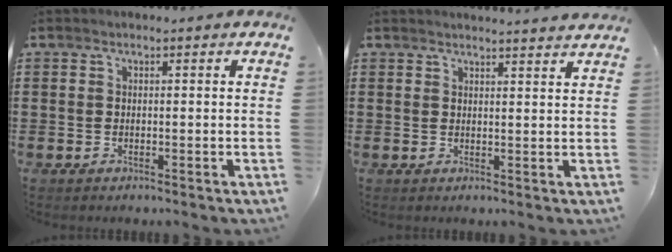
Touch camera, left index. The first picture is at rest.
{"total": 2.2, "force": [2.2, -0.4, 0.3], "torque": [-0.003, -0.009, 0.040]}